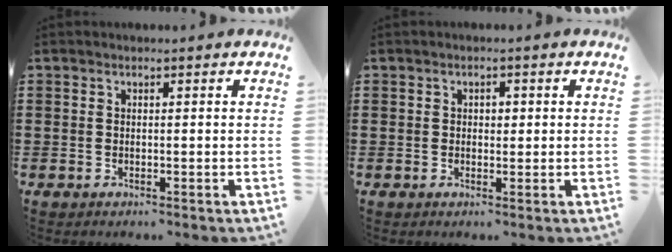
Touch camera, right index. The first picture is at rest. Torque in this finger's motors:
{"motor_torque": [0.29, -0.21, 0.01, 0.03]}